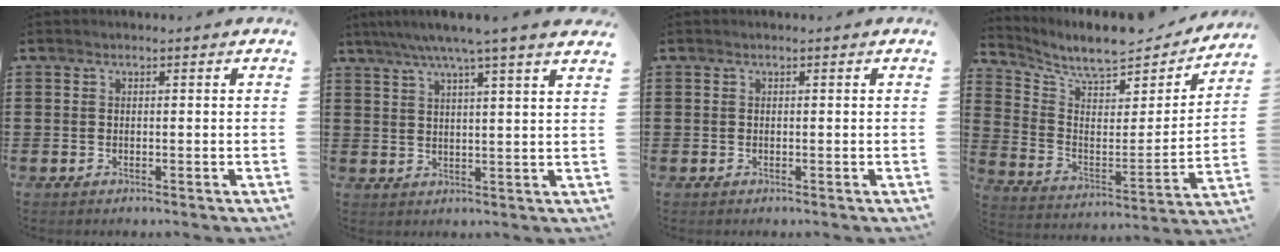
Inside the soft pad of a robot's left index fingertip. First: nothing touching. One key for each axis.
{"total": 5.7, "fx": 4.5, "fy": -0.8, "fz": 3.5, "tx": -0.081, "ty": -0.015, "tz": 0.074}
{"total": 0.0}
{"total": 7.8, "fx": 7.0, "fy": 1.4, "fz": 3.1, "tx": -0.086, "ty": -0.056, "tz": 0.116}